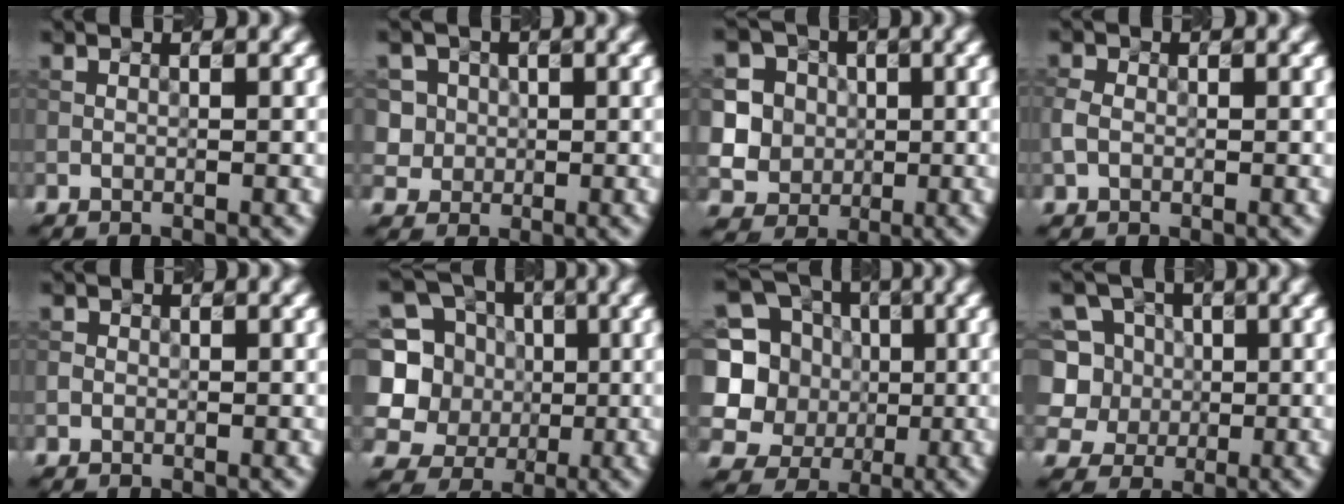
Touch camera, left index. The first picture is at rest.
{"total": 5.2, "force": [1.6, 4.7, 1.5], "torque": [-0.017, 0.025, 0.014]}
{"total": 6.0, "force": [0.4, 5.8, 1.6], "torque": [-0.036, 0.023, -0.006]}
{"total": 1.5, "force": [-0.2, 1.2, 0.8], "torque": [-0.019, 0.002, -0.008]}
{"total": 0.7, "force": [-0.2, 0.6, 0.1], "torque": [0.002, -0.001, -0.005]}
{"total": 10.3, "force": [1.4, 9.5, 3.7], "torque": [-0.119, 0.034, -0.002]}
{"total": 12.4, "force": [1.7, 11.5, 4.3], "torque": [-0.150, 0.041, 0.009]}
{"total": 8.2, "force": [1.1, 7.6, 2.8], "torque": [-0.063, 0.037, 0.007]}